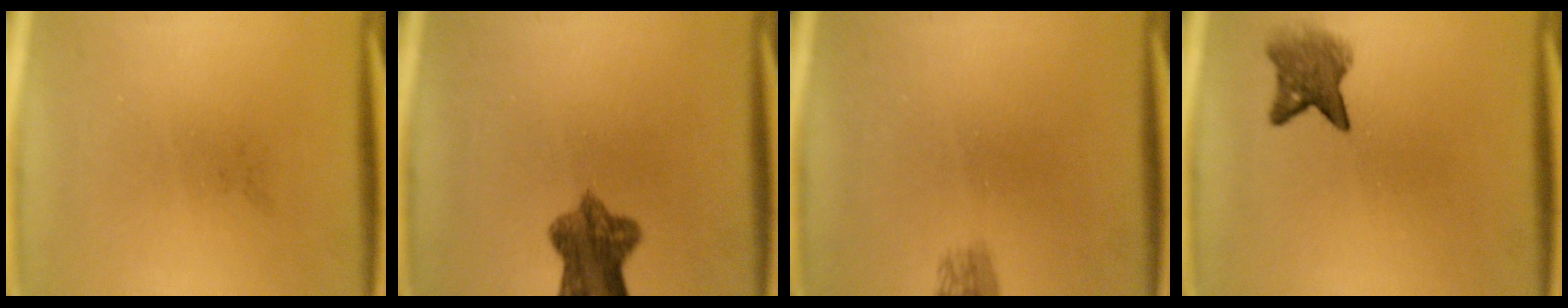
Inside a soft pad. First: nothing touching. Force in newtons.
{"total": 7.6}
{"total": 1.6}
{"total": 4.2}